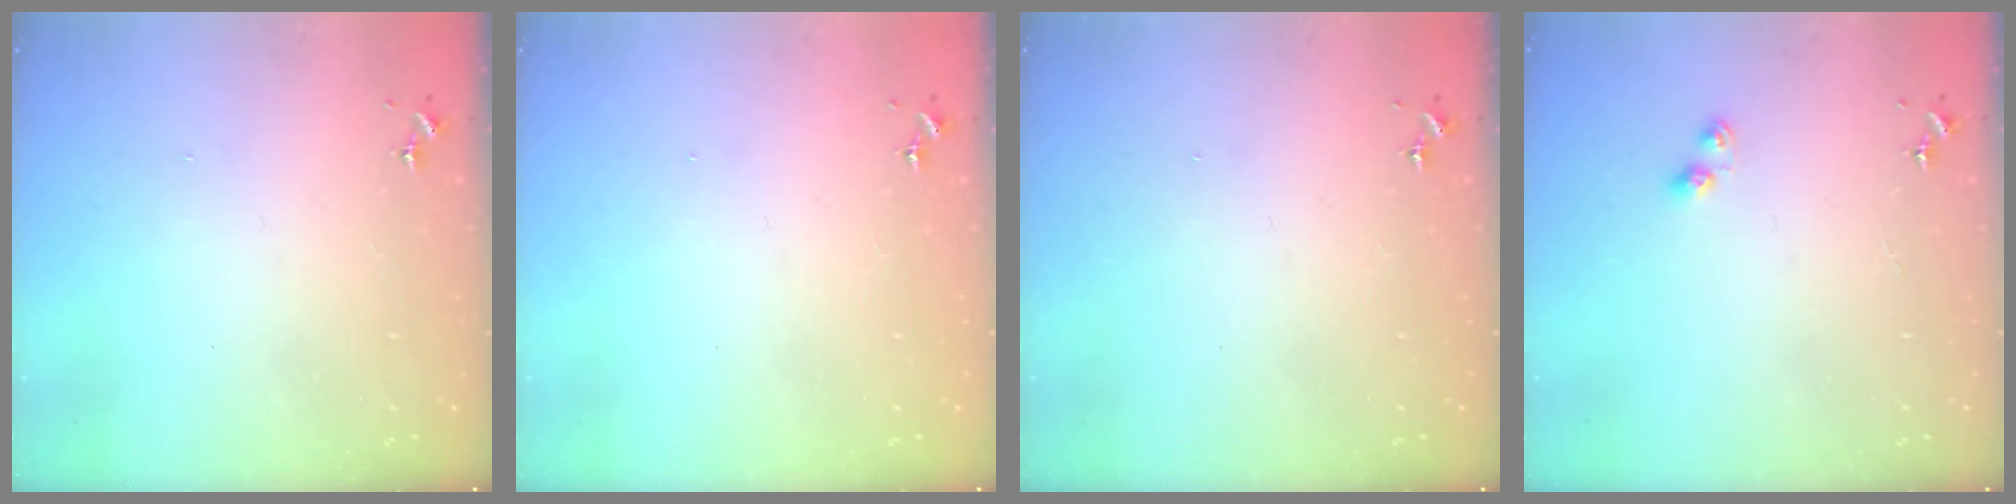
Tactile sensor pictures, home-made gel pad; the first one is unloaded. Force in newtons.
{"total": 0.0}
{"total": 0.0}
{"total": 4.1, "press": 4.1, "slide": 0.3}